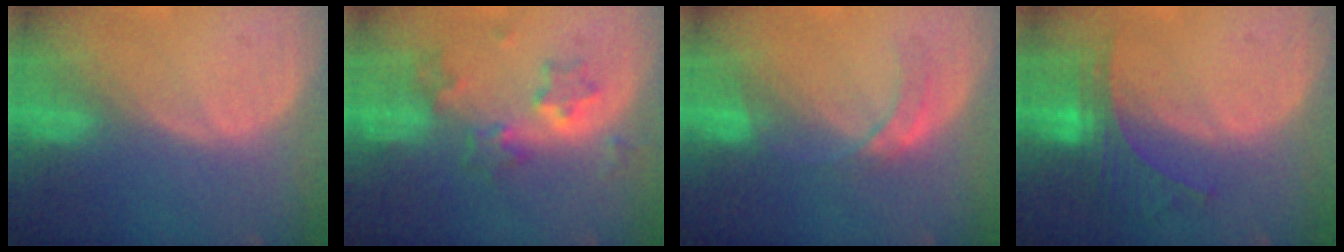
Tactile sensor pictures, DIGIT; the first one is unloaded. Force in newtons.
{"total": 6.0, "press": 5.8, "slide": 1.7}
{"total": 3.3, "press": 3.3, "slide": 0.3}
{"total": 5.6, "press": 5.6, "slide": 0.9}